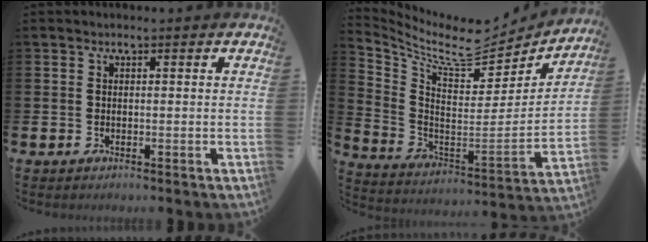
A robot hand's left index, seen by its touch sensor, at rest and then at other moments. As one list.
[{"total": 9.5, "force": [7.9, 3.4, 4.2], "torque": [-0.109, -0.061, 0.128]}]